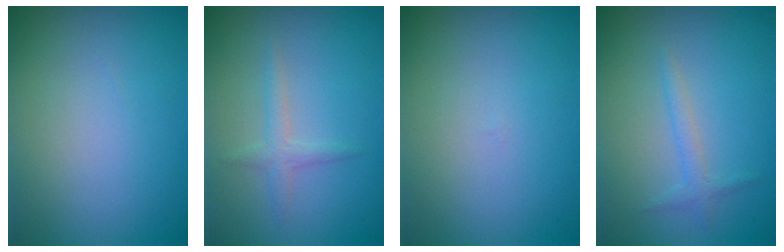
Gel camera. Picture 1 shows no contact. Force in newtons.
{"total": 1.5, "press": 1.5, "slide": 0.1}
{"total": 0.0}
{"total": 1.3, "press": 1.3, "slide": 0.0}